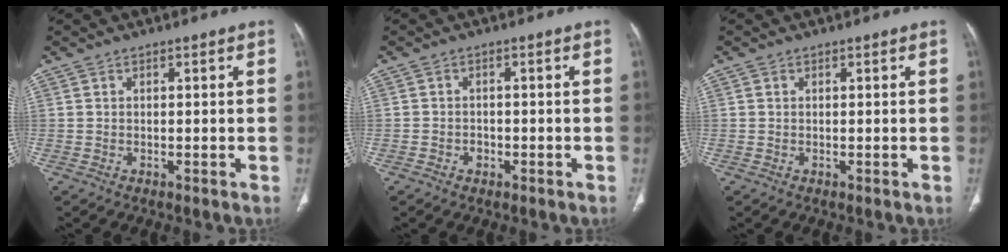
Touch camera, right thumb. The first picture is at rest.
{"total": 1.7, "force": [-0.8, 1.4, 0.6], "torque": [-0.006, 0.009, -0.014]}
{"total": 0.0}